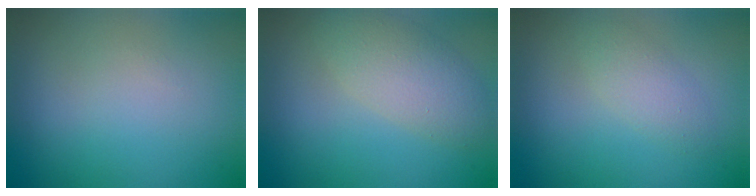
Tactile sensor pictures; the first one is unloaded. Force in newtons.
{"total": 4.0, "press": 4.0, "slide": 0.2}
{"total": 2.0, "press": 2.0, "slide": 0.2}